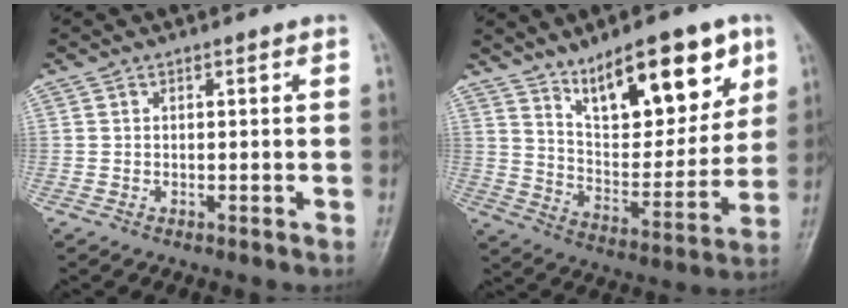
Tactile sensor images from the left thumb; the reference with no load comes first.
{"total": 19.3, "force": [10.9, 7.9, 13.7], "torque": [-0.156, -0.055, 0.187]}